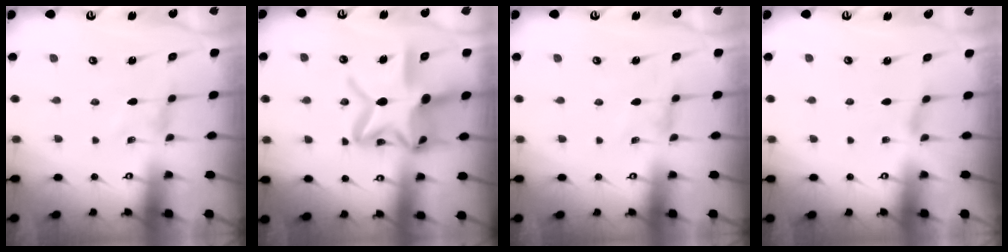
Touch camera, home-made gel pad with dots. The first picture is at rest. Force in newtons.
{"total": 20.4, "press": 20.4, "slide": 1.5}
{"total": 0.6, "press": 0.6, "slide": 0.2}
{"total": 1.0, "press": 1.0, "slide": 0.2}